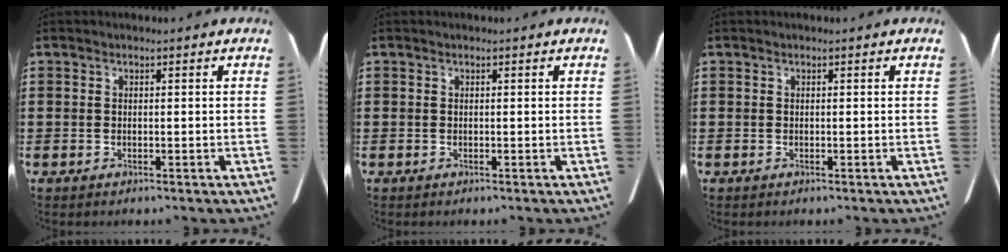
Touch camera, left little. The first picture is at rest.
{"total": 0.0}
{"total": 0.0}